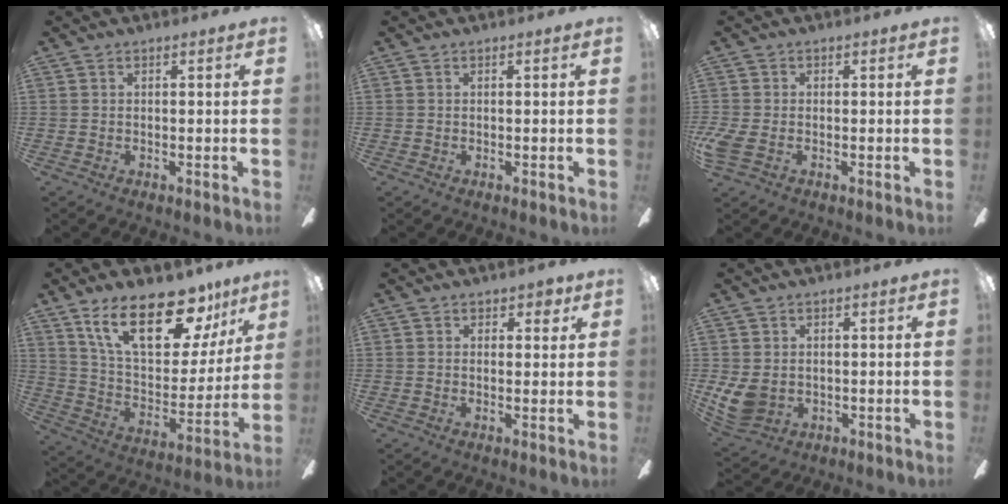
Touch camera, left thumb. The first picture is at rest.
{"total": 0.0}
{"total": 3.5, "force": [-1.1, 2.3, 2.5], "torque": [-0.053, 0.005, -0.021]}
{"total": 23.8, "force": [15.1, 10.5, 15.1], "torque": [-0.239, -0.084, 0.263]}
{"total": 2.4, "force": [1.5, 1.4, 1.1], "torque": [-0.008, -0.001, 0.023]}
{"total": 6.7, "force": [0.3, 5.4, 3.9], "torque": [-0.087, -0.002, 0.011]}